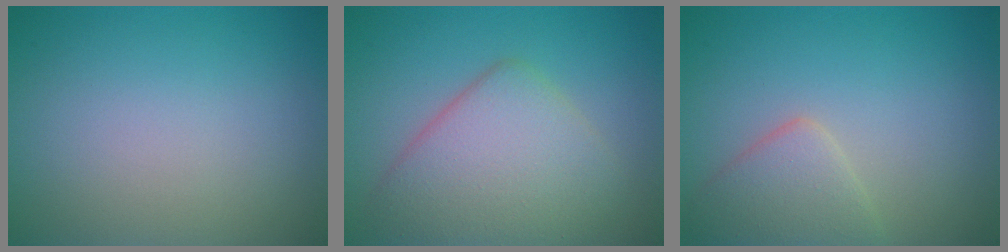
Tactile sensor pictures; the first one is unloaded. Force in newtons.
{"total": 6.3, "press": 6.3, "slide": 0.2}
{"total": 3.1, "press": 3.1, "slide": 0.1}